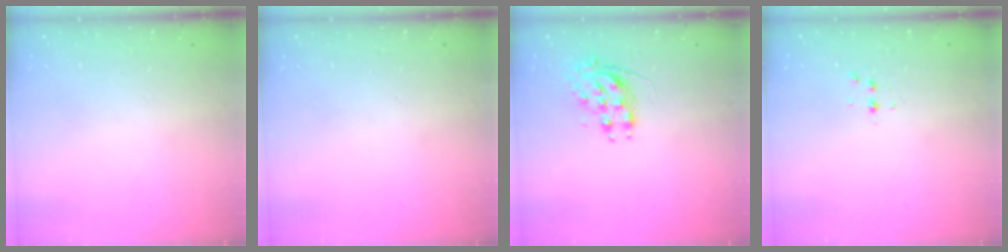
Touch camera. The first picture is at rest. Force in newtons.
{"total": 0.0}
{"total": 8.6, "press": 8.6, "slide": 0.3}
{"total": 3.5, "press": 3.5, "slide": 0.5}